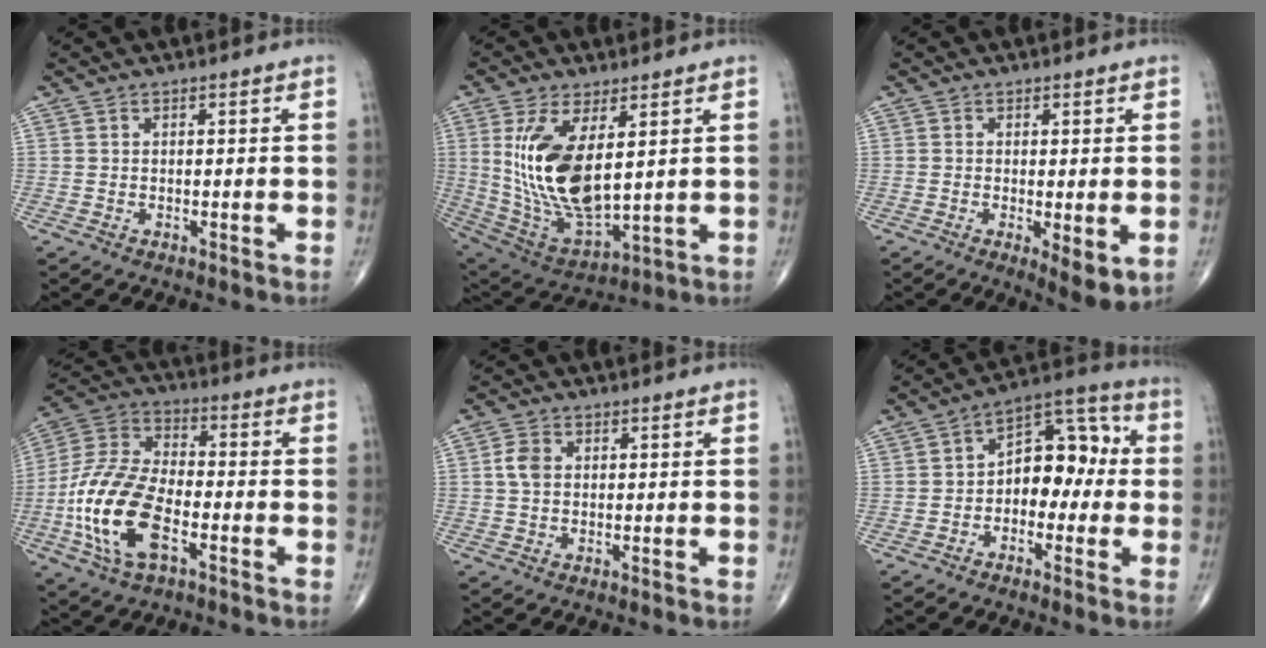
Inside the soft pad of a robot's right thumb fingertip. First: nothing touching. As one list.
[{"total": 17.2, "force": [3.6, 7.8, 14.9], "torque": [-0.289, -0.026, 0.091]}, {"total": 5.4, "force": [-1.1, 1.7, 5.0], "torque": [-0.078, -0.018, -0.016]}, {"total": 17.7, "force": [-5.6, 8.9, 14.3], "torque": [-0.297, 0.024, -0.109]}, {"total": 3.3, "force": [0.5, 2.4, 2.2], "torque": [-0.045, 0.004, 0.005]}, {"total": 11.4, "force": [-0.7, 7.4, 8.7], "torque": [-0.088, 0.043, -0.028]}]